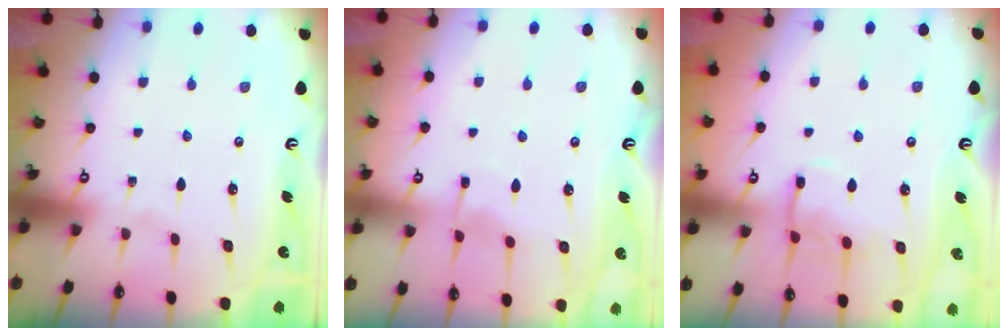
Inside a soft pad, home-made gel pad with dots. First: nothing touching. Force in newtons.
{"total": 5.5, "press": 5.5, "slide": 0.7}
{"total": 10.2, "press": 10.2, "slide": 1.1}